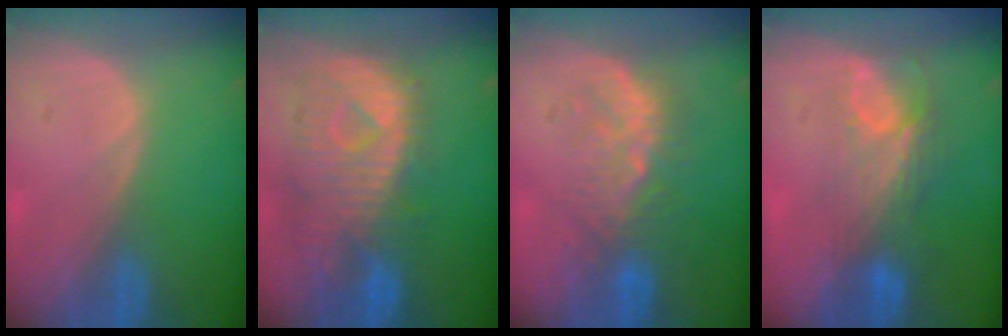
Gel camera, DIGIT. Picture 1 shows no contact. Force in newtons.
{"total": 11.1, "press": 9.8, "slide": 5.2}
{"total": 6.7, "press": 6.5, "slide": 1.7}
{"total": 7.6, "press": 6.6, "slide": 3.7}